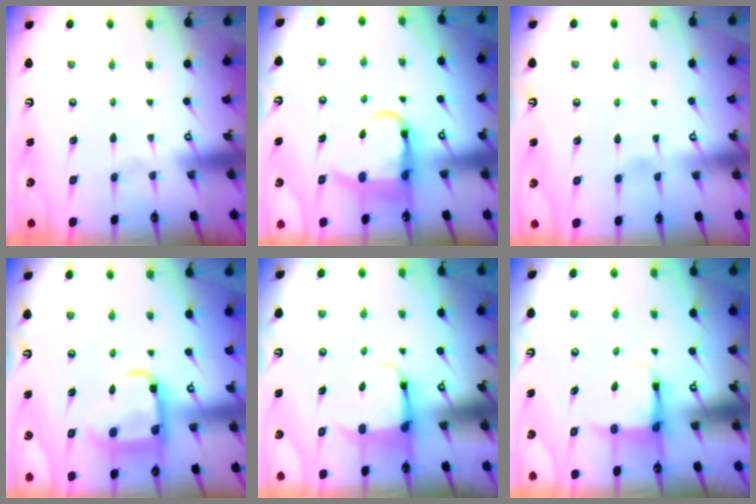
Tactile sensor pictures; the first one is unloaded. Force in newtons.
{"total": 9.6, "press": 9.3, "slide": 2.3}
{"total": 2.0, "press": 2.0, "slide": 0.1}
{"total": 14.0, "press": 13.9, "slide": 1.5}
{"total": 4.0, "press": 3.8, "slide": 0.9}
{"total": 3.9, "press": 3.9, "slide": 0.4}